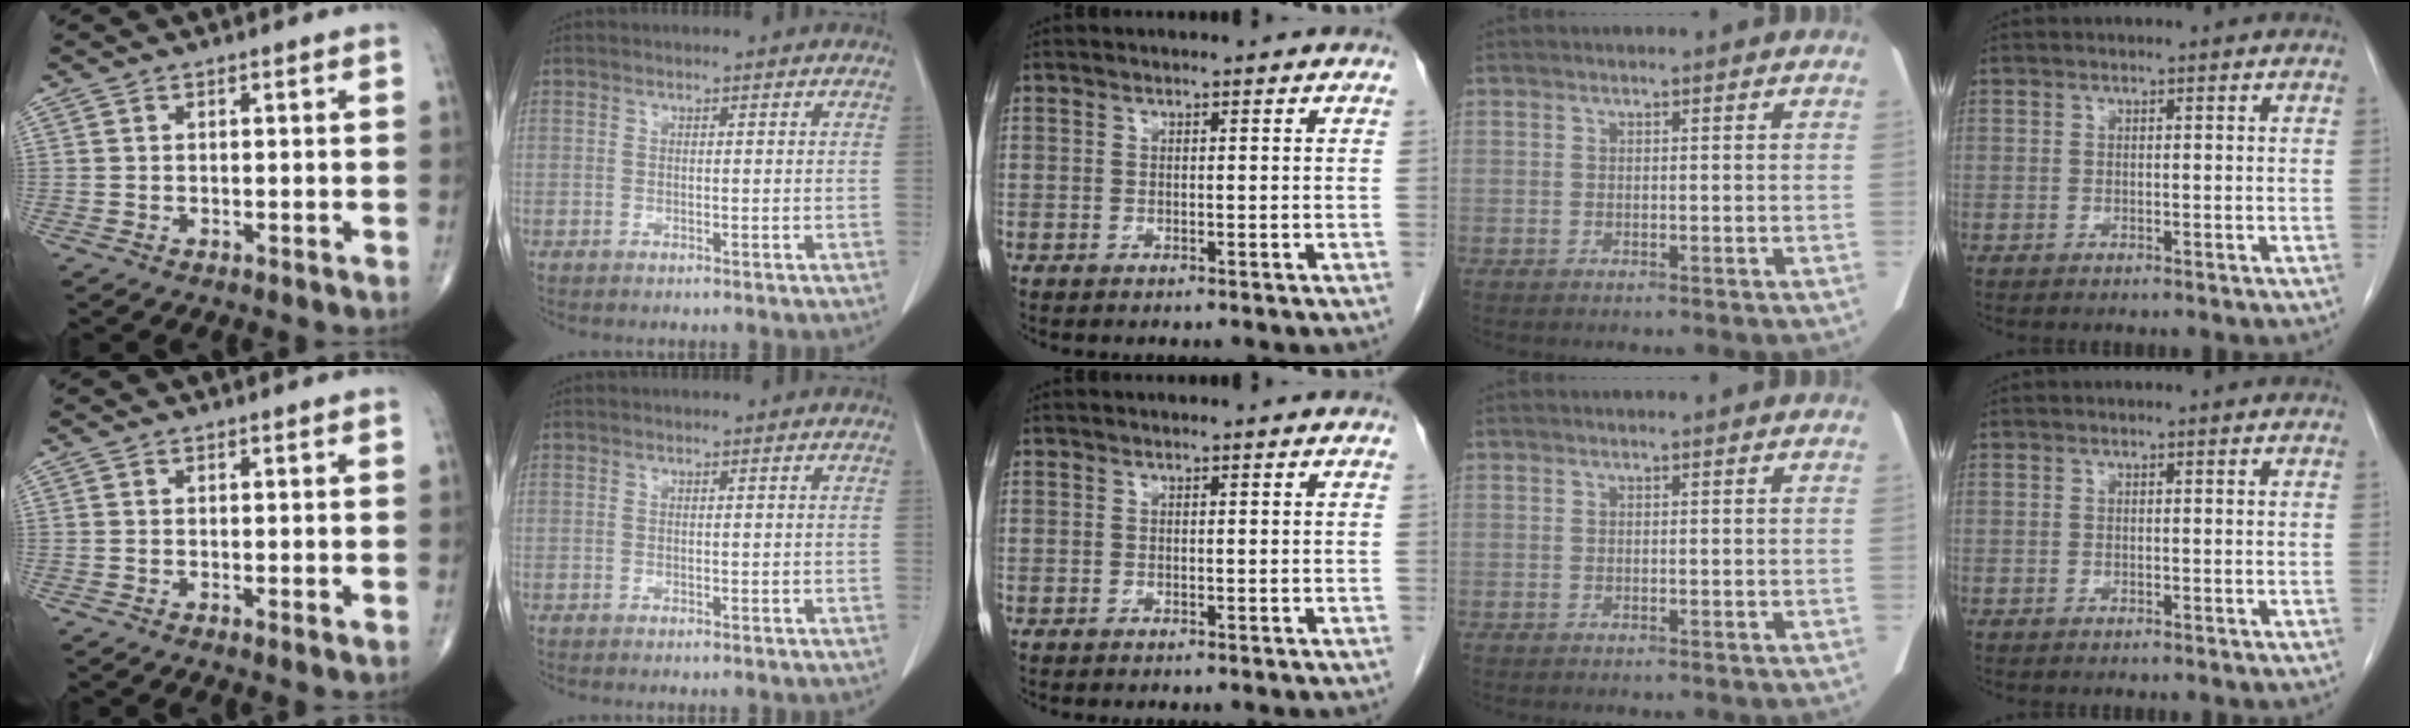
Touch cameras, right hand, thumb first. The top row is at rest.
{"thumb": {"total": 0.6, "force": [0.0, 0.1, 0.6], "torque": [-0.015, -0.004, -0.002]}}